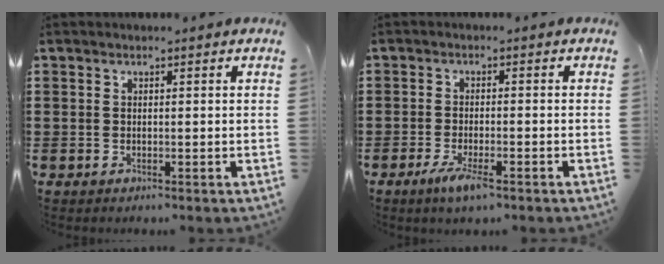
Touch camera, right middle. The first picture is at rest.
{"total": 3.9, "force": [-2.2, 0.7, 3.2], "torque": [-0.071, -0.010, -0.042]}